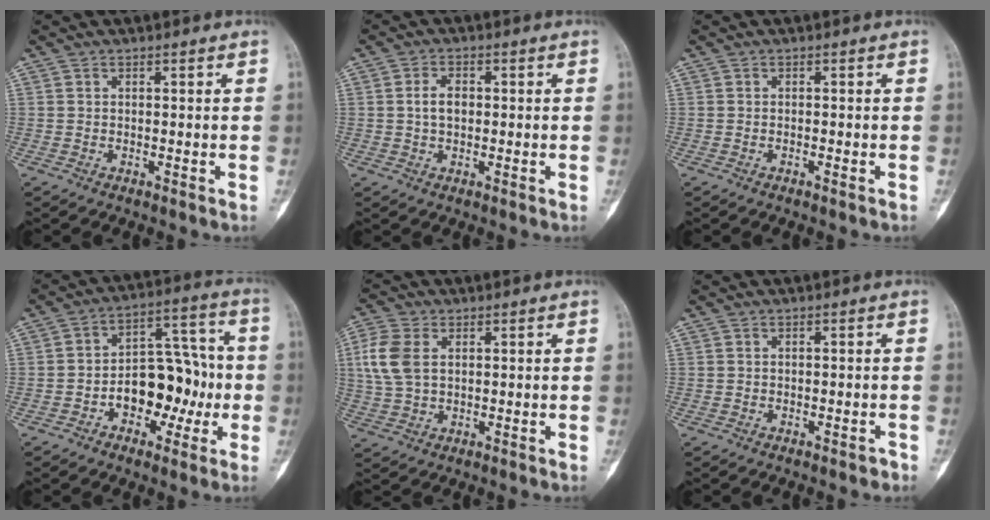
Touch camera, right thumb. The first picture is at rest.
{"total": 3.4, "force": [0.0, 2.2, 2.6], "torque": [-0.047, 0.008, -0.002]}
{"total": 0.7, "force": [-0.5, 0.1, 0.6], "torque": [-0.015, 0.003, -0.003]}
{"total": 13.4, "force": [-3.0, 8.7, 9.7], "torque": [-0.099, 0.056, -0.046]}
{"total": 7.8, "force": [1.5, 5.0, 5.8], "torque": [-0.142, 0.007, 0.032]}
{"total": 1.0, "force": [-0.7, 0.5, 0.5], "torque": [-0.007, 0.003, -0.007]}